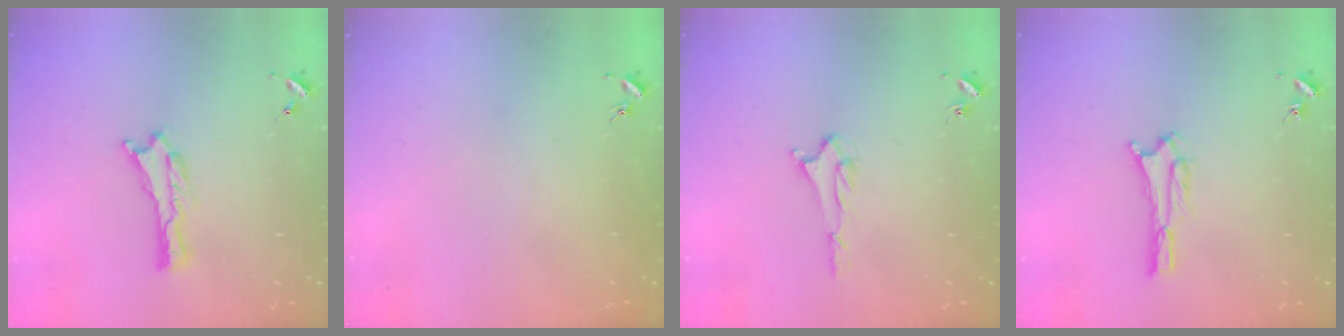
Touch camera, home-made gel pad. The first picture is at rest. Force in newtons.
{"total": 0.0}
{"total": 1.5, "press": 1.5, "slide": 0.2}
{"total": 3.3, "press": 3.3, "slide": 0.4}